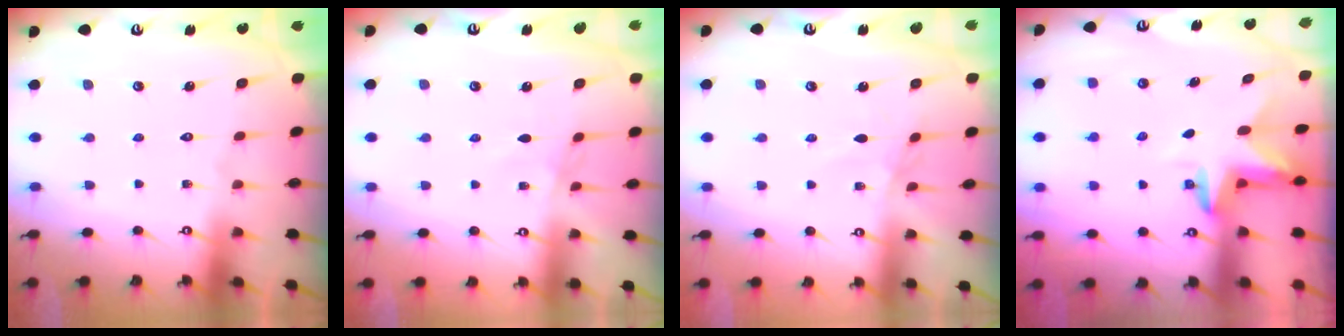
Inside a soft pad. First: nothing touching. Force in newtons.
{"total": 1.7, "press": 1.6, "slide": 0.4}
{"total": 1.7, "press": 1.7, "slide": 0.4}
{"total": 3.6, "press": 3.6, "slide": 0.2}